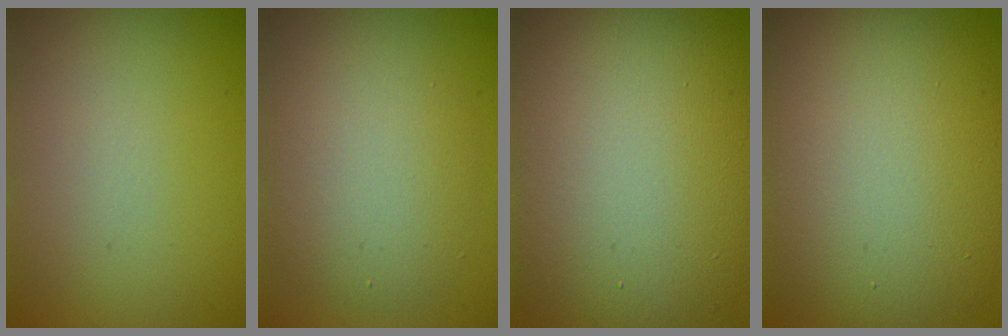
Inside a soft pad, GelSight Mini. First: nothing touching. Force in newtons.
{"total": 4.8, "press": 4.8, "slide": 0.5}
{"total": 14.7, "press": 14.7, "slide": 0.9}
{"total": 13.0, "press": 12.9, "slide": 0.9}